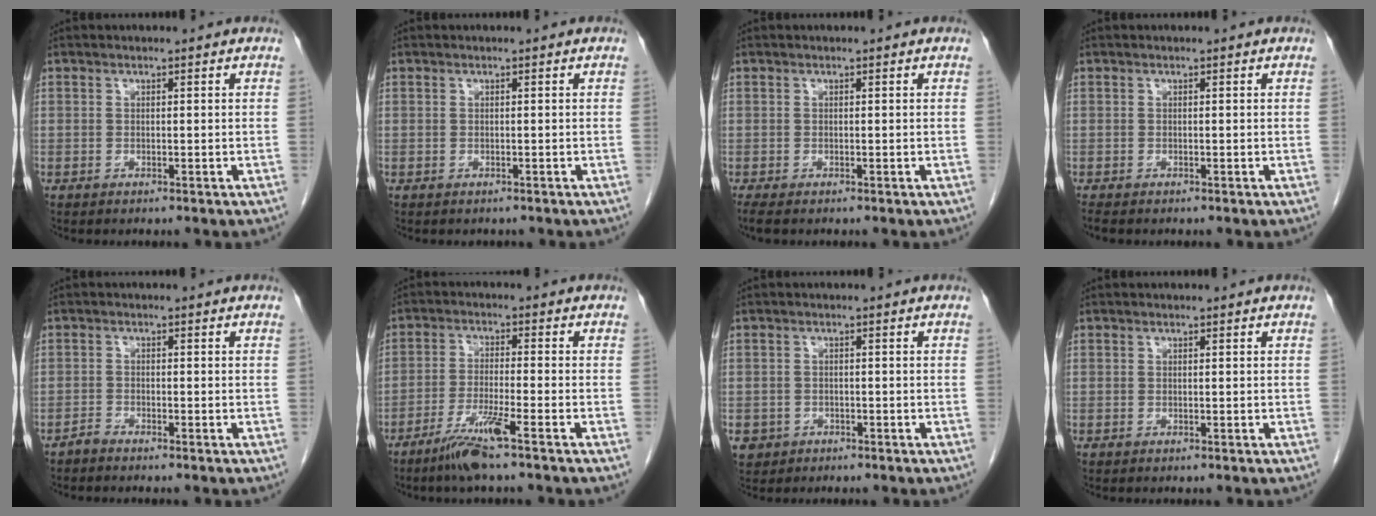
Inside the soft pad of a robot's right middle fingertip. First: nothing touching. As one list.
[{"total": 0.0}, {"total": 1.4, "force": [-1.1, 0.0, 0.8], "torque": [-0.014, -0.004, -0.014]}, {"total": 1.0, "force": [-0.9, 0.1, 0.4], "torque": [-0.009, -0.002, -0.015]}, {"total": 1.0, "force": [-1.0, -0.1, 0.1], "torque": [-0.003, -0.001, -0.019]}, {"total": 6.3, "force": [-4.2, -0.6, 4.6], "torque": [-0.091, -0.016, -0.085]}, {"total": 3.1, "force": [-1.5, 2.6, 0.3], "torque": [-0.003, 0.006, -0.024]}, {"total": 0.0}]